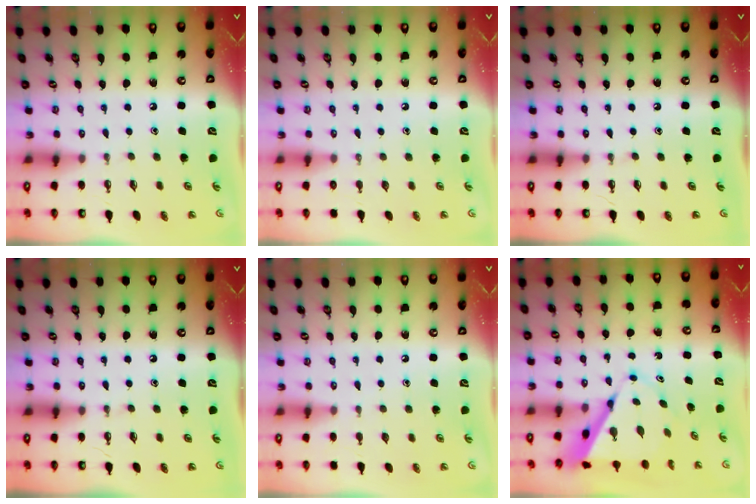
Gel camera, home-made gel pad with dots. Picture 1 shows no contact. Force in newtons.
{"total": 0.0}
{"total": 0.0}
{"total": 0.0}
{"total": 0.0}
{"total": 9.3, "press": 9.3, "slide": 0.7}